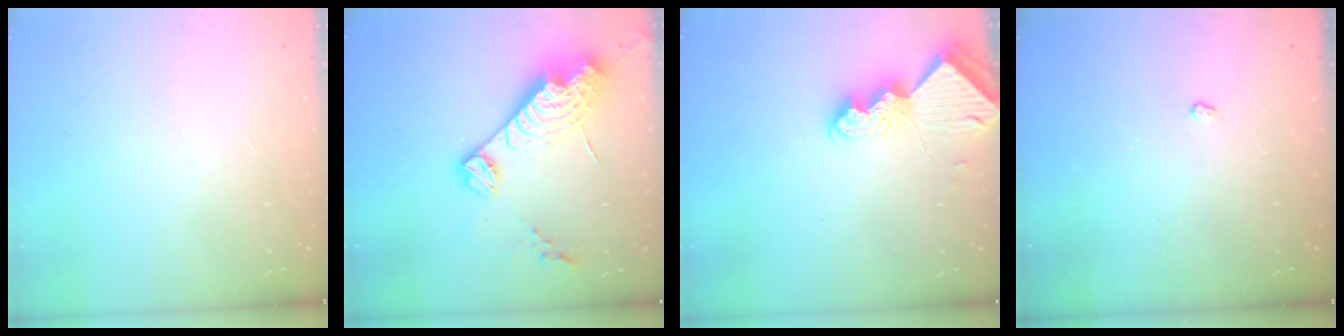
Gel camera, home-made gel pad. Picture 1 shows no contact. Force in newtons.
{"total": 17.4, "press": 17.3, "slide": 1.7}
{"total": 7.9, "press": 7.8, "slide": 0.6}
{"total": 2.4, "press": 2.3, "slide": 0.4}